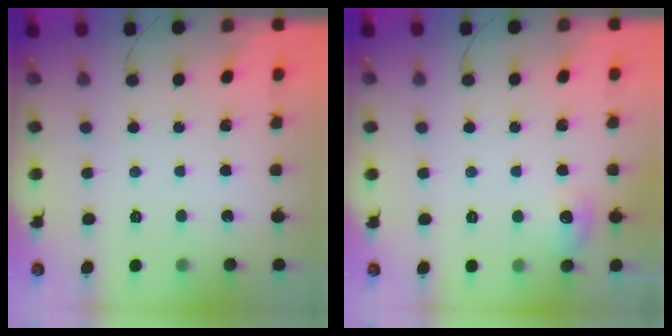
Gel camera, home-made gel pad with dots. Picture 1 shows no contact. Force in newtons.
{"total": 6.4, "press": 5.8, "slide": 2.7}